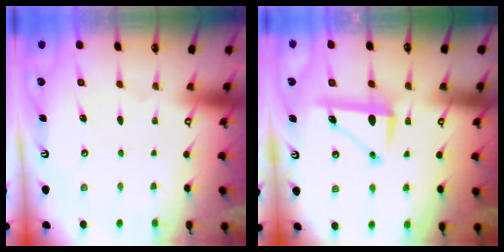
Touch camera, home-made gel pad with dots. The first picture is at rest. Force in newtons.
{"total": 7.7, "press": 7.6, "slide": 0.9}